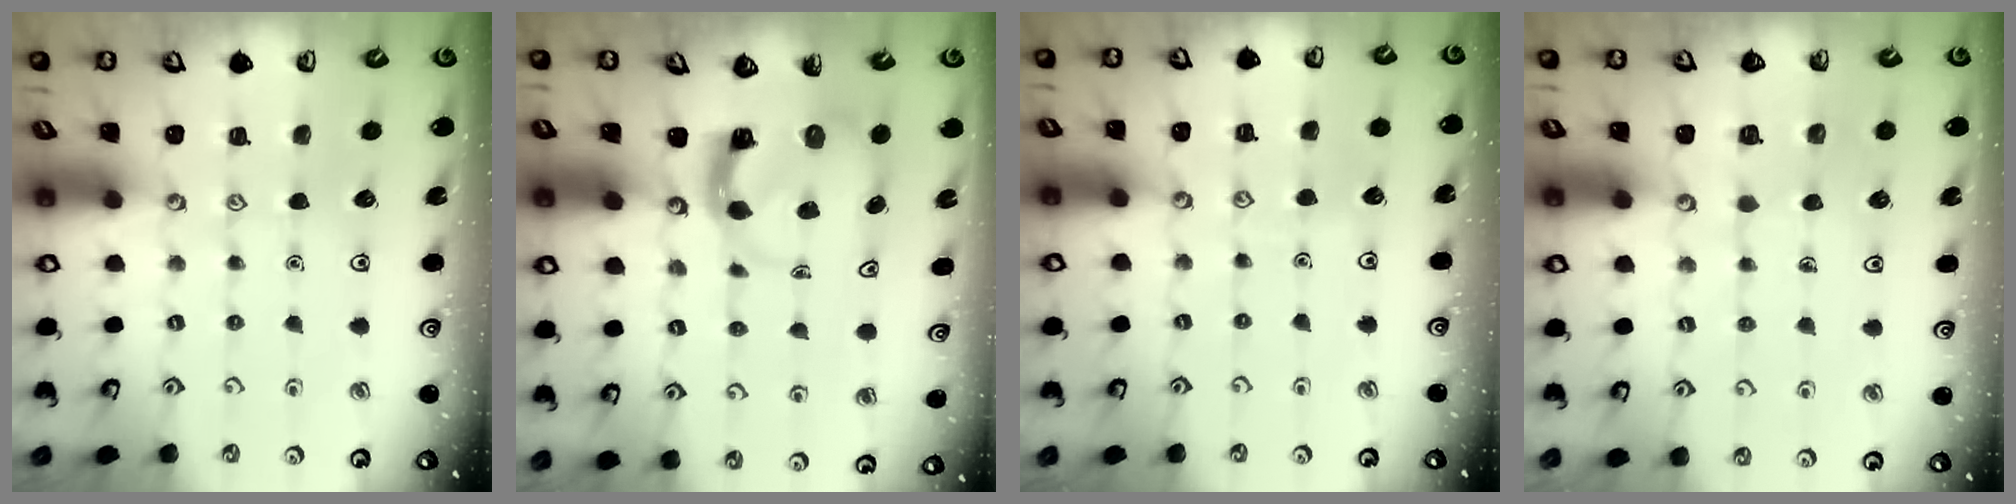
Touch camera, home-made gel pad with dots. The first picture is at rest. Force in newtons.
{"total": 4.0, "press": 4.0, "slide": 0.5}
{"total": 3.1, "press": 3.1, "slide": 0.3}
{"total": 2.7, "press": 2.7, "slide": 0.1}